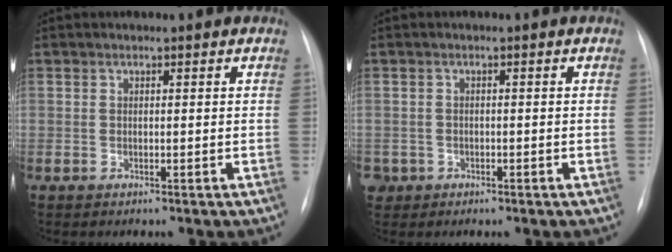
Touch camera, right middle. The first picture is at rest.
{"total": 2.3, "force": [-1.0, 2.1, 0.1], "torque": [0.001, 0.007, -0.015]}